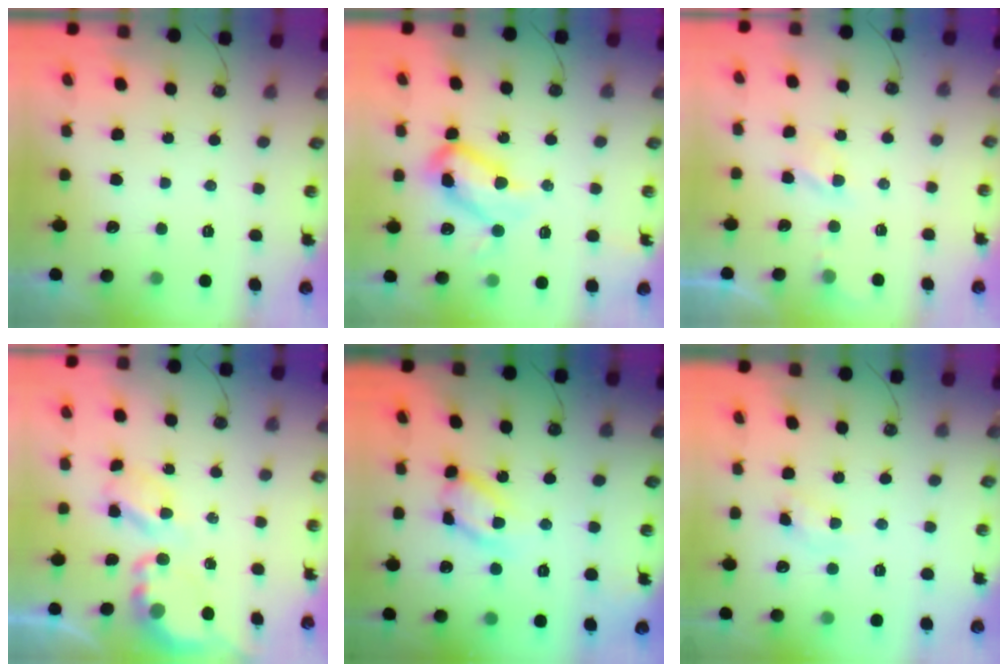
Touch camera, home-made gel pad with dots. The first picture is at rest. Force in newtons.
{"total": 14.1, "press": 14.0, "slide": 1.3}
{"total": 2.7, "press": 2.6, "slide": 0.4}
{"total": 4.9, "press": 4.9, "slide": 0.5}
{"total": 13.7, "press": 13.7, "slide": 1.1}
{"total": 5.3, "press": 5.3, "slide": 0.3}